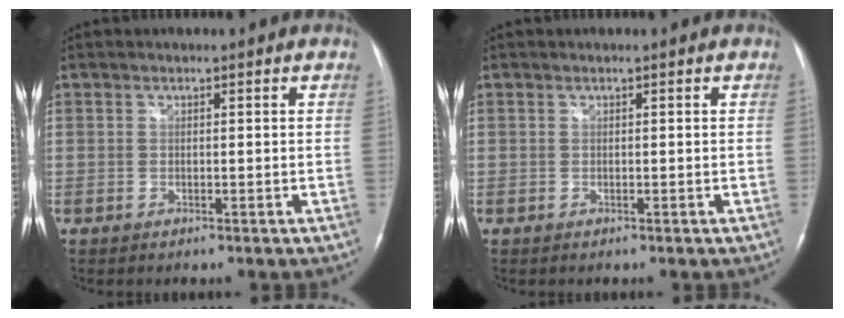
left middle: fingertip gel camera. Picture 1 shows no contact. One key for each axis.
{"total": 0.0}